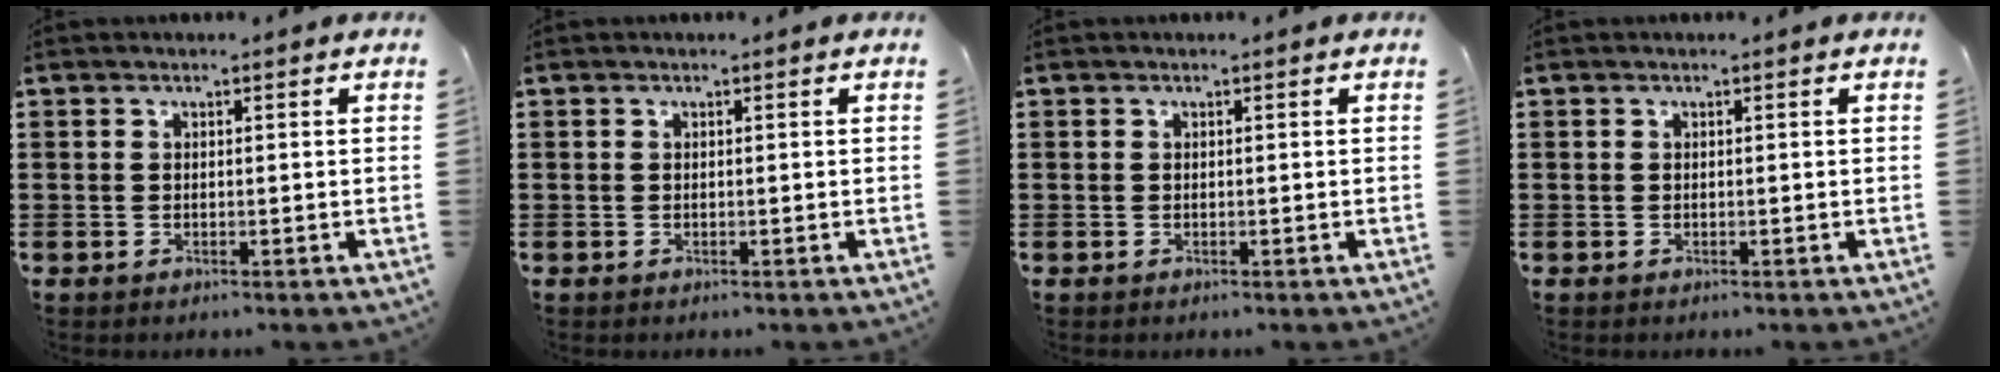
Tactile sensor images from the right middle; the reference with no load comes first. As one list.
[{"total": 0.0}, {"total": 0.0}, {"total": 0.0}]